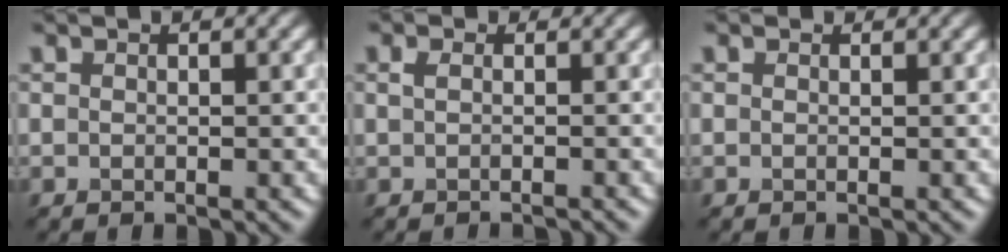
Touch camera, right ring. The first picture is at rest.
{"total": 0.8, "force": [-0.4, 0.4, 0.6], "torque": [-0.010, 0.011, 0.001]}
{"total": 0.6, "force": [0.4, 0.3, 0.3], "torque": [-0.006, 0.007, -0.004]}